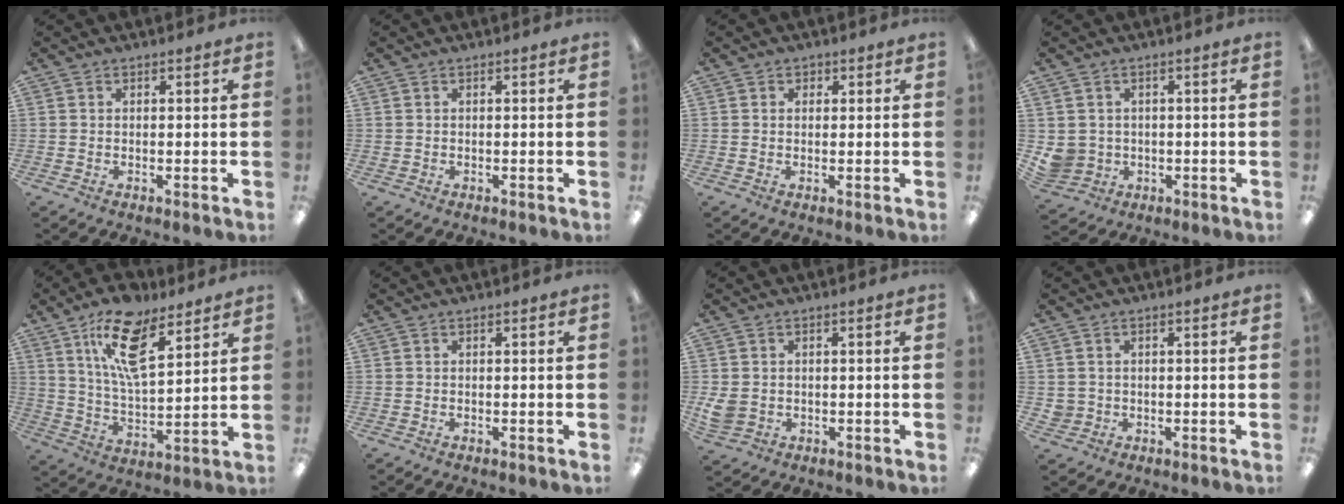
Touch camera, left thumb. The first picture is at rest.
{"total": 0.0}
{"total": 1.0, "force": [0.4, 1.0, 0.0], "torque": [0.008, -0.001, 0.004]}
{"total": 4.1, "force": [0.1, 4.1, 0.6], "torque": [-0.021, -0.001, 0.005]}
{"total": 16.0, "force": [9.6, 6.5, 11.0], "torque": [-0.190, -0.033, 0.166]}
{"total": 0.0}
{"total": 3.7, "force": [-0.2, 3.3, 1.8], "torque": [-0.038, -0.005, -0.005]}
{"total": 1.9, "force": [0.1, 1.9, 0.1], "torque": [-0.007, -0.001, -0.001]}